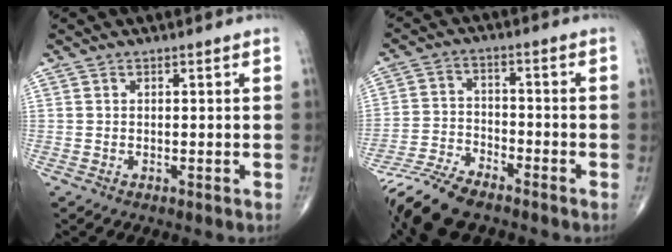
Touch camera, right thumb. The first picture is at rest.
{"total": 10.9, "force": [-8.8, 3.2, 5.4], "torque": [-0.109, 0.022, -0.170]}